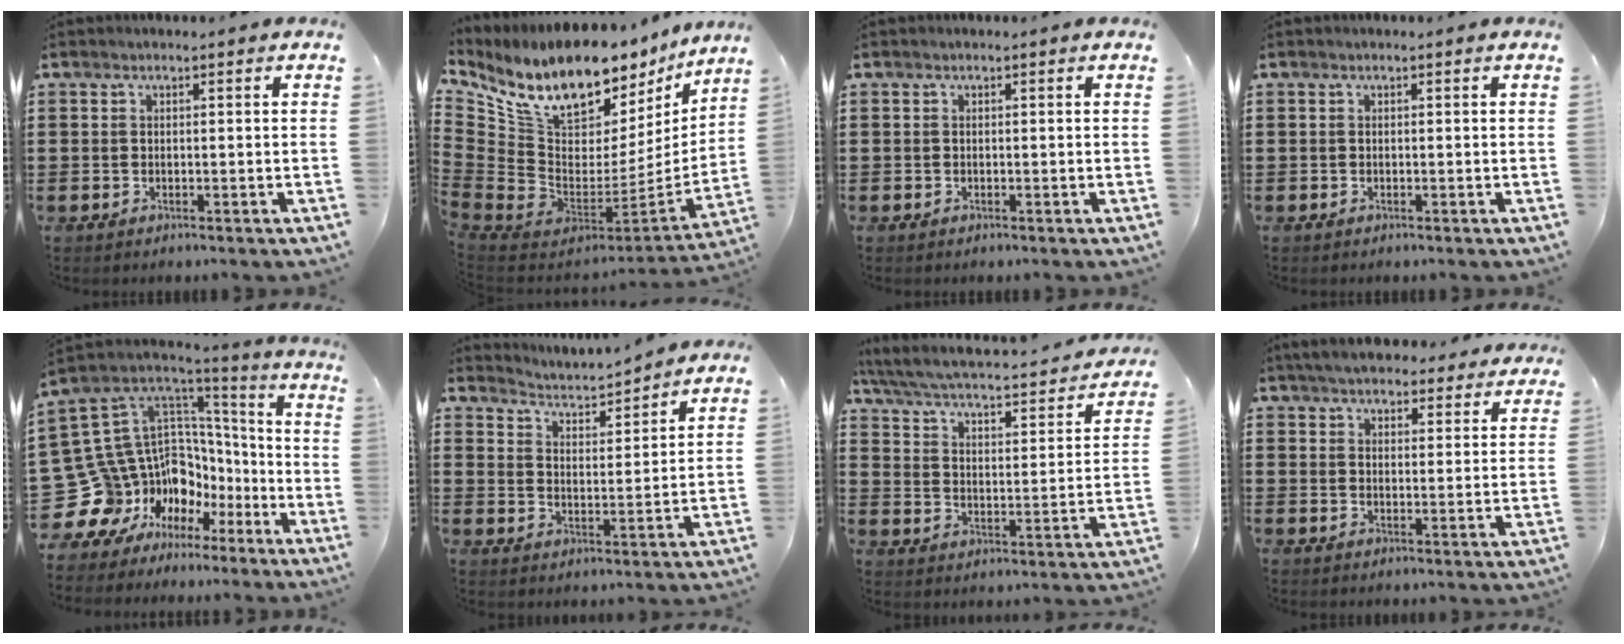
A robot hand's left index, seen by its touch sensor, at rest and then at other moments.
{"total": 12.7, "force": [10.0, 5.6, 5.6], "torque": [-0.138, -0.092, 0.177]}
{"total": 0.0}
{"total": 0.0}
{"total": 12.7, "force": [-3.6, 11.6, 3.8], "torque": [-0.135, -0.047, -0.023]}
{"total": 2.9, "force": [2.9, 0.1, 0.0], "torque": [-0.020, -0.026, 0.043]}
{"total": 3.2, "force": [2.7, 0.2, 1.8], "torque": [-0.054, -0.032, 0.033]}
{"total": 5.0, "force": [4.8, 0.7, 1.0], "torque": [-0.039, -0.016, 0.088]}